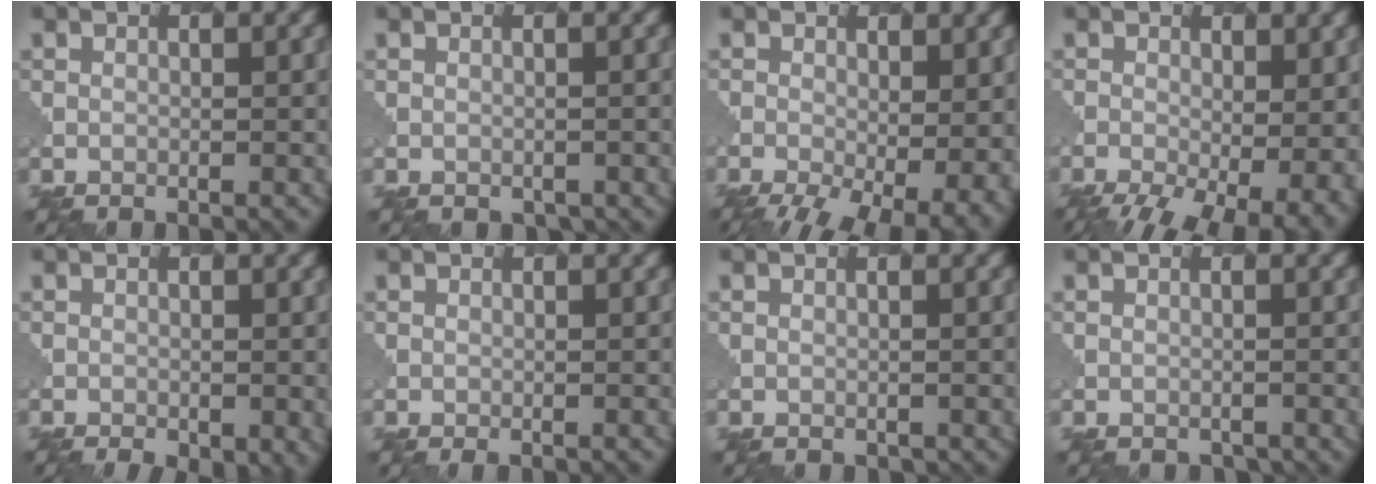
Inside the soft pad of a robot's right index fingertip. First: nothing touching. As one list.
[{"total": 1.1, "force": [-0.5, 1.0, 0.3], "torque": [-0.004, -0.005, 0.000]}, {"total": 9.2, "force": [-3.0, 4.3, 7.6], "torque": [-0.110, -0.034, -0.033]}, {"total": 10.1, "force": [-3.9, 4.7, 8.1], "torque": [-0.119, -0.034, -0.044]}, {"total": 5.3, "force": [-2.3, 2.7, 3.9], "torque": [-0.039, -0.003, -0.014]}, {"total": 0.6, "force": [-0.2, 0.1, 0.5], "torque": [-0.006, 0.001, -0.001]}, {"total": 0.6, "force": [0.0, 0.6, 0.2], "torque": [-0.004, -0.002, 0.003]}, {"total": 0.9, "force": [-0.6, 0.7, 0.0], "torque": [-0.001, -0.001, -0.004]}]